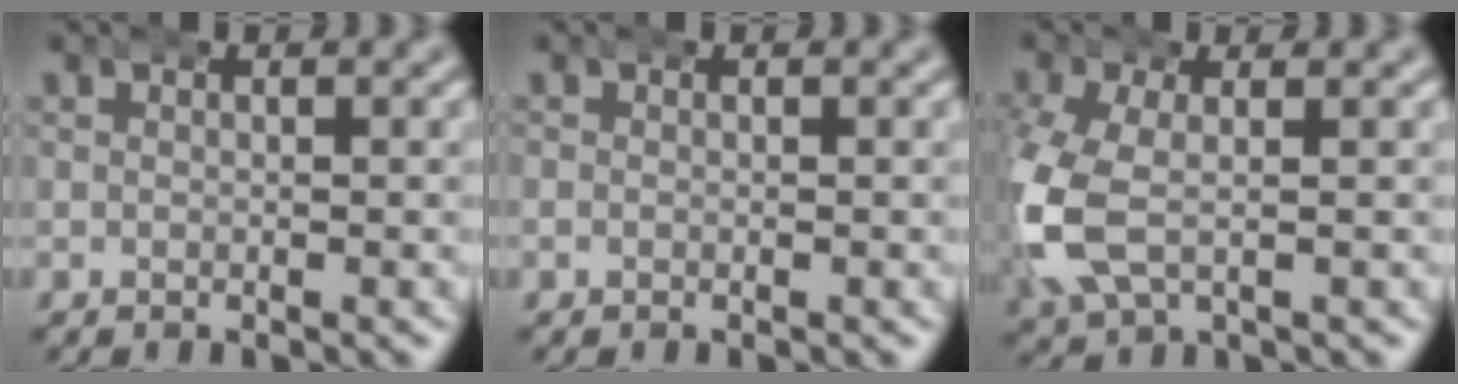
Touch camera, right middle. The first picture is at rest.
{"total": 0.0}
{"total": 6.5, "force": [-1.0, 4.9, 4.1], "torque": [-0.147, -0.026, 0.000]}